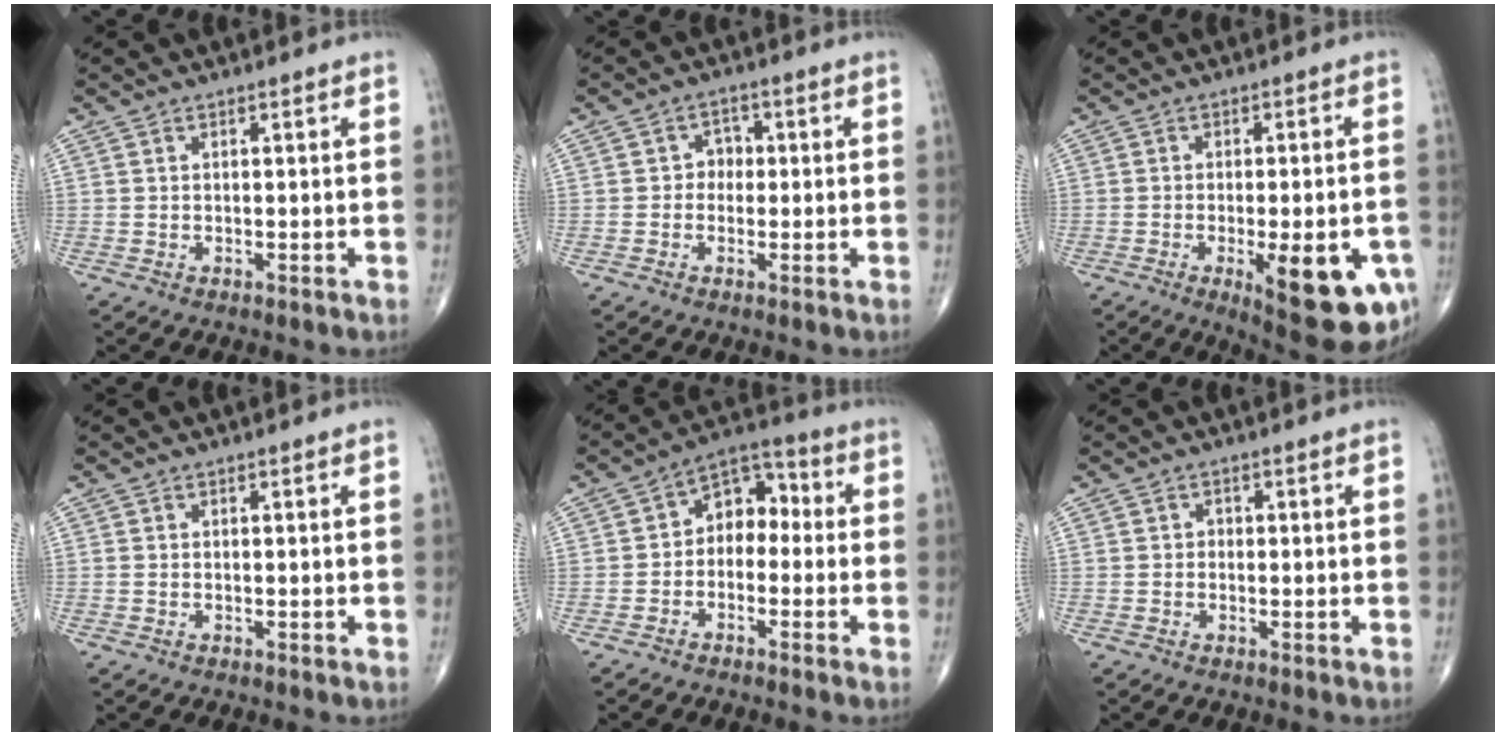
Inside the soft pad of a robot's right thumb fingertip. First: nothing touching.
{"total": 2.9, "force": [-0.2, 2.5, 1.4], "torque": [0.007, 0.011, -0.013]}
{"total": 15.9, "force": [-5.5, 5.3, 14.0], "torque": [-0.143, 0.003, -0.057]}
{"total": 0.0}
{"total": 8.0, "force": [-0.8, 5.7, 5.5], "torque": [-0.051, 0.042, -0.033]}
{"total": 0.7, "force": [-0.2, 0.6, 0.2], "torque": [0.005, 0.003, -0.009]}